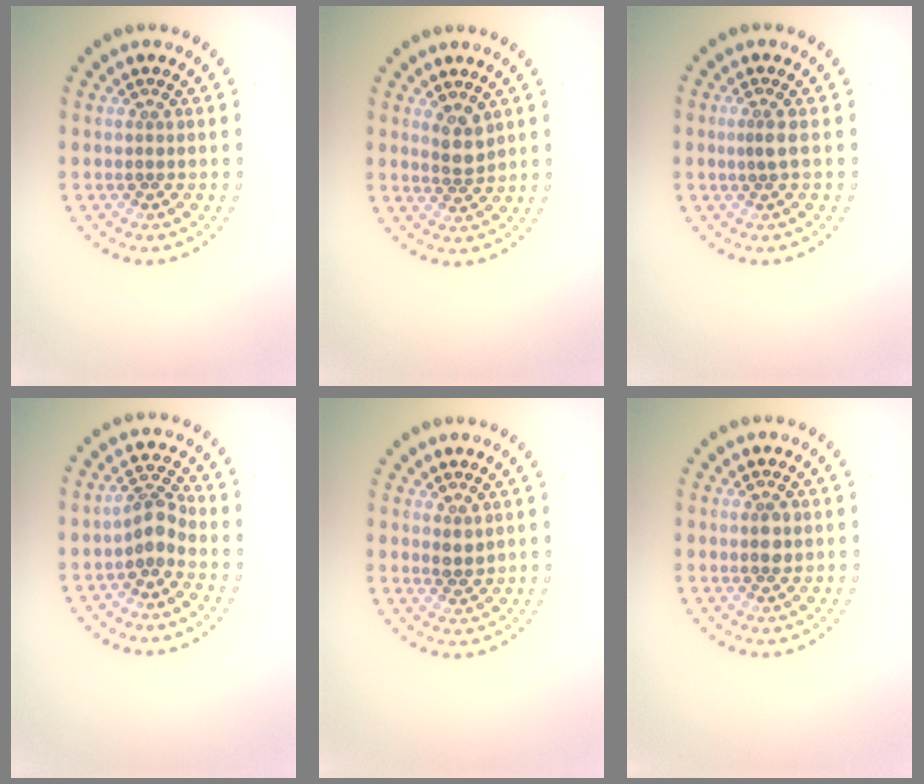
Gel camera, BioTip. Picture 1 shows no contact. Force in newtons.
{"total": 2.0, "press": 1.6, "slide": 1.1}
{"total": 0.9, "press": 0.5, "slide": 0.8}
{"total": 2.4, "press": 1.8, "slide": 1.6}
{"total": 1.2, "press": 1.1, "slide": 0.6}
{"total": 1.5, "press": 1.4, "slide": 0.5}